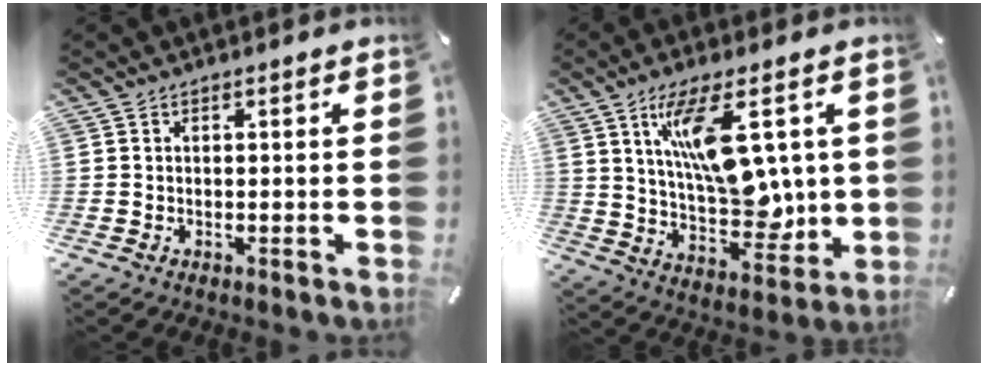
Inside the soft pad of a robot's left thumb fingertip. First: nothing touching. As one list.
[{"total": 16.5, "force": [6.3, 7.3, 13.4], "torque": [-0.240, -0.030, 0.102]}]